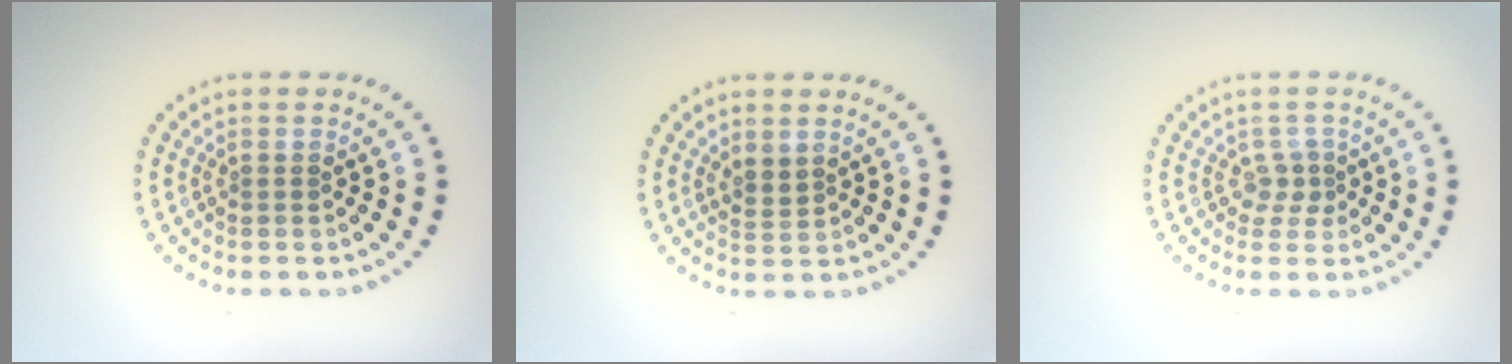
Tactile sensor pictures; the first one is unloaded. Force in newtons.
{"total": 1.4, "press": 1.1, "slide": 0.8}
{"total": 1.5, "press": 1.2, "slide": 1.0}